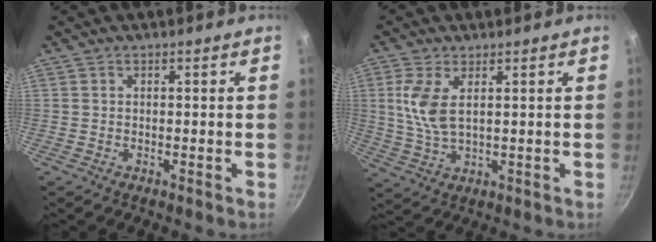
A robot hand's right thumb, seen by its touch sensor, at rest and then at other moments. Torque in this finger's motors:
{"motor_torque": [-0.34, 0.61, 0.48, 0.65, 0.08]}